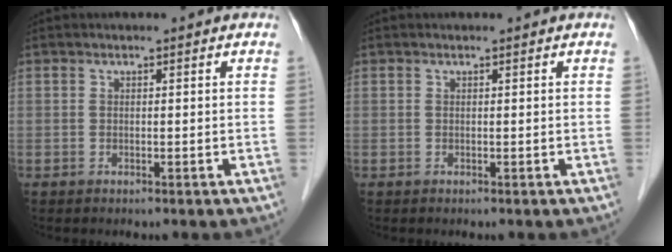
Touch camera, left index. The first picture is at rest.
{"total": 0.0}